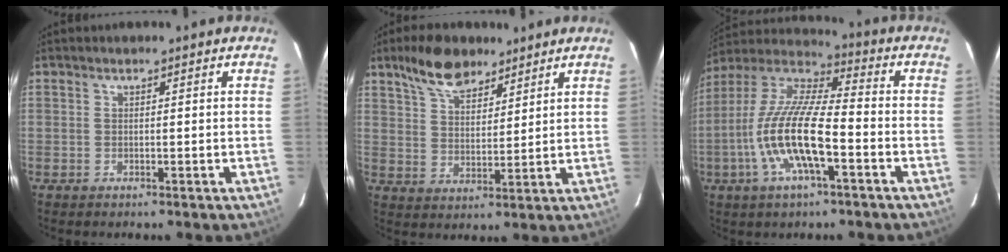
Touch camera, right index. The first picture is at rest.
{"total": 9.9, "force": [7.2, 4.5, 5.0], "torque": [-0.095, 0.018, 0.132]}
{"total": 16.0, "force": [-5.2, 4.0, 14.6], "torque": [-0.291, -0.005, -0.106]}